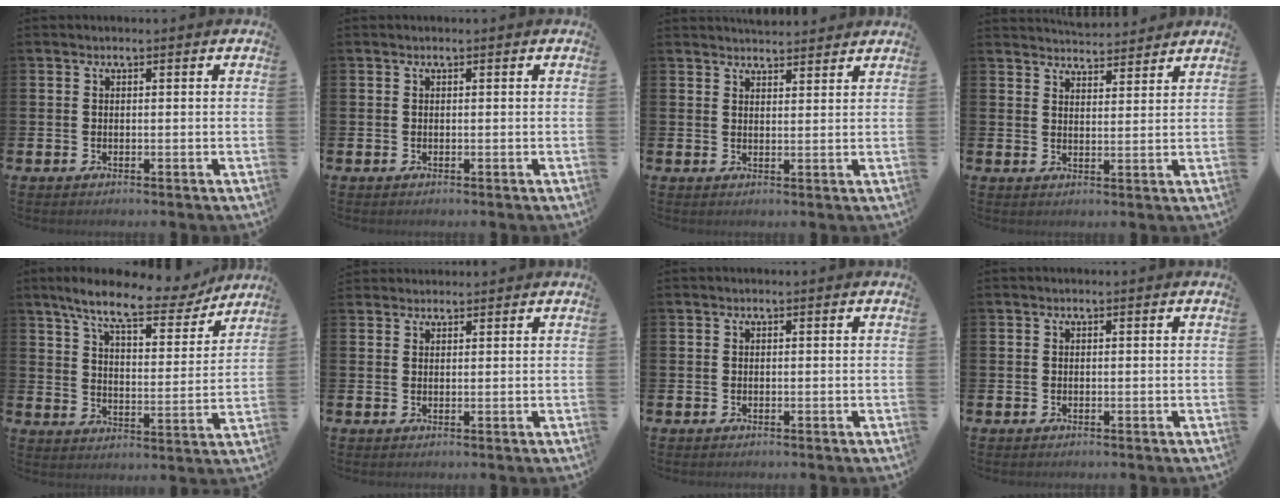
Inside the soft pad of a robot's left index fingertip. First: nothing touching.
{"total": 0.0}
{"total": 3.2, "force": [3.2, 0.3, -0.2], "torque": [0.001, -0.017, 0.059]}
{"total": 4.6, "force": [4.6, 0.4, -0.1], "torque": [-0.003, -0.026, 0.085]}
{"total": 9.6, "force": [8.2, 2.2, 4.6], "torque": [-0.104, -0.045, 0.138]}
{"total": 1.8, "force": [1.8, 0.4, -0.1], "torque": [0.012, -0.007, 0.031]}
{"total": 0.0}
{"total": 0.0}